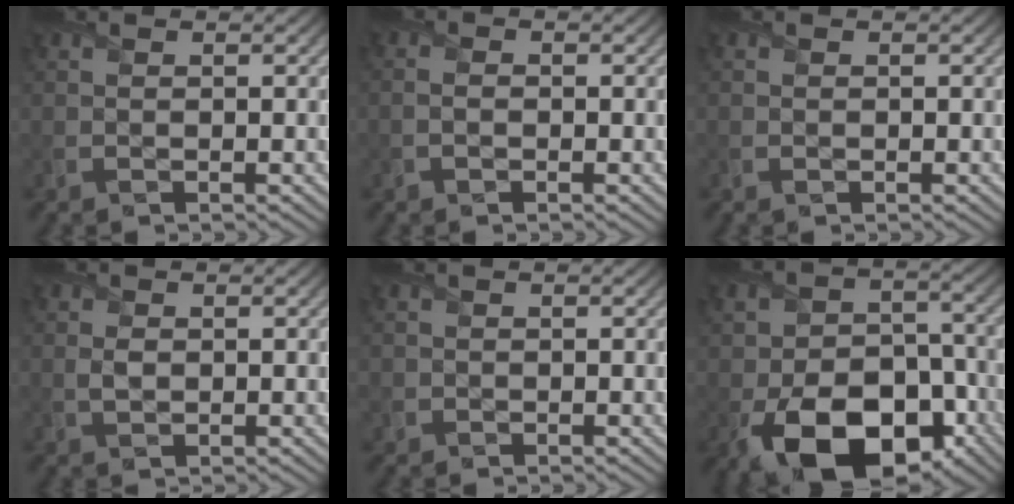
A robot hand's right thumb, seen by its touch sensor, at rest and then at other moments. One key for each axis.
{"total": 1.3, "fx": -0.4, "fy": 0.9, "fz": 0.9, "tx": -0.016, "ty": 0.003, "tz": -0.012}
{"total": 0.0}
{"total": 1.7, "fx": 0.0, "fy": 1.2, "fz": 1.2, "tx": -0.031, "ty": 0.000, "tz": 0.001}
{"total": 1.2, "fx": -0.2, "fy": 1.2, "fz": 0.0, "tx": 0.004, "ty": -0.003, "tz": -0.008}
{"total": 15.2, "fx": -6.9, "fy": 9.4, "fz": 9.7, "tx": -0.169, "ty": -0.044, "tz": -0.107}